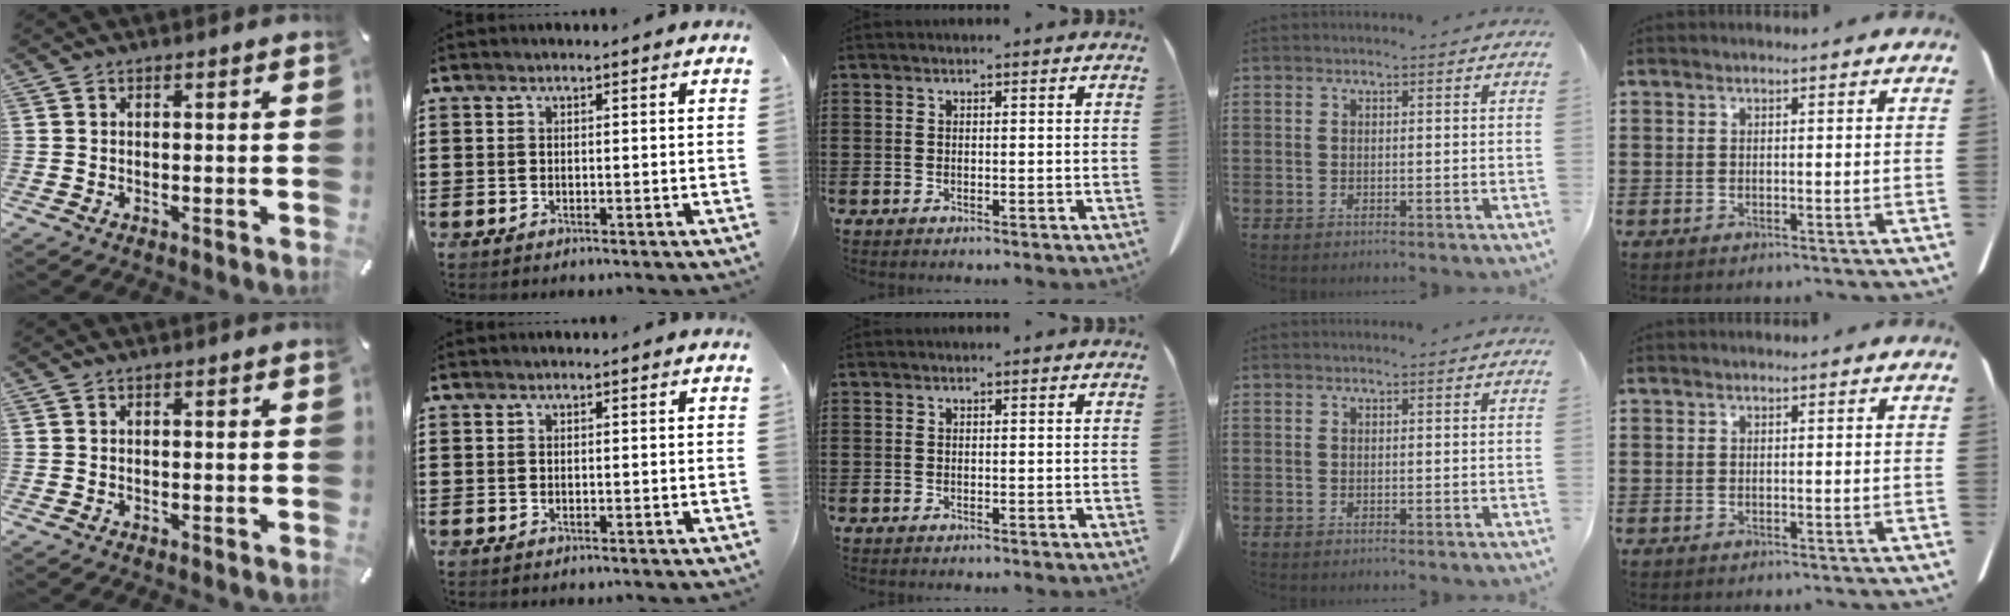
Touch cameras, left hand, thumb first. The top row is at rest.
{}